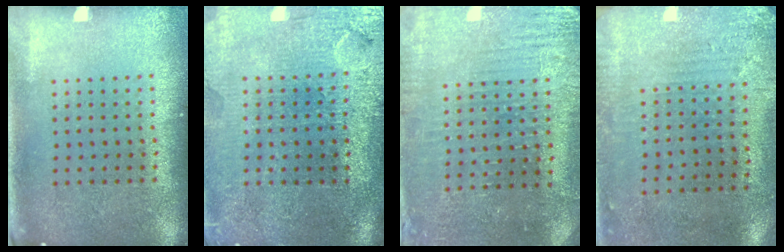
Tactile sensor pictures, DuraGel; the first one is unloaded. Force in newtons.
{"total": 3.8, "press": 3.4, "slide": 1.6}
{"total": 3.1, "press": 3.1, "slide": 0.3}
{"total": 2.8, "press": 2.3, "slide": 1.7}